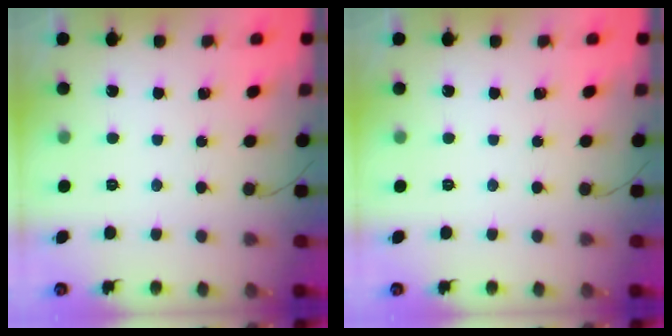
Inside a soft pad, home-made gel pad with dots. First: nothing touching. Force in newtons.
{"total": 0.0}